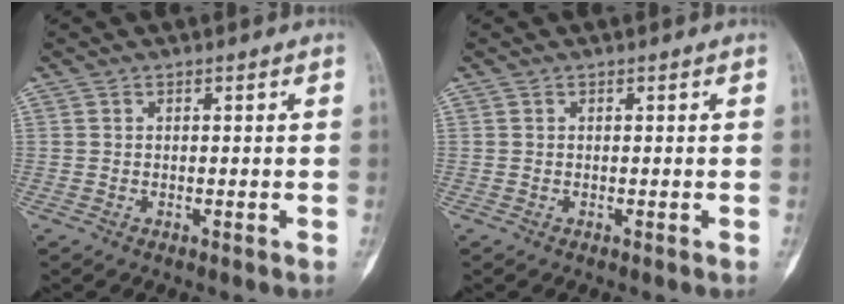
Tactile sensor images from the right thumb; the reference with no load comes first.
{"total": 0.0}